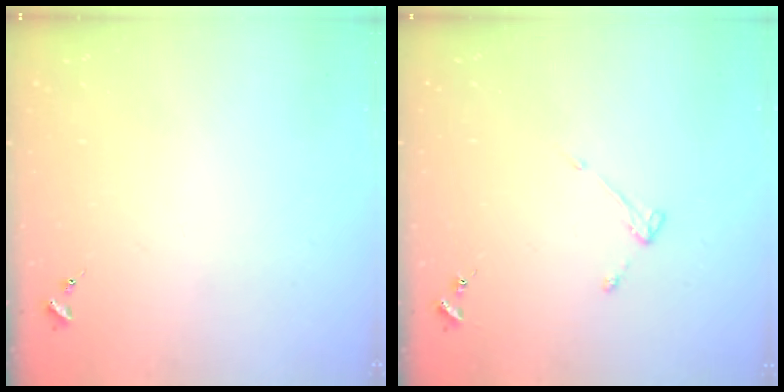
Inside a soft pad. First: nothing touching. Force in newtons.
{"total": 3.0, "press": 3.0, "slide": 0.4}